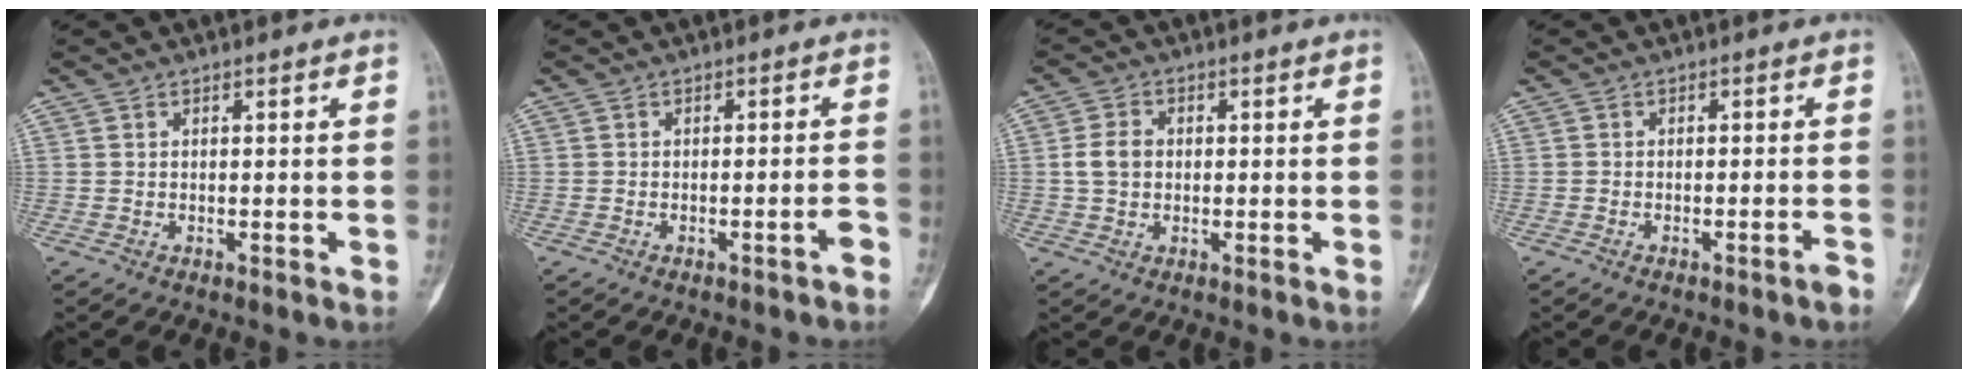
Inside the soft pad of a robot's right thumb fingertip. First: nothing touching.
{"total": 2.0, "force": [-1.4, 0.4, 1.4], "torque": [-0.015, 0.021, -0.020]}
{"total": 4.7, "force": [0.2, 3.7, 2.9], "torque": [-0.046, 0.007, 0.000]}
{"total": 1.6, "force": [-1.3, 0.2, 1.0], "torque": [-0.012, 0.010, -0.020]}